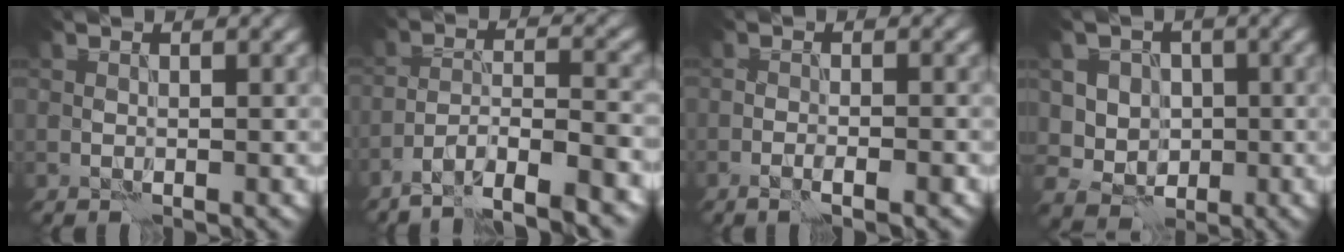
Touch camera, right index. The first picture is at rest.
{"total": 7.1, "force": [-5.7, 0.9, 4.1], "torque": [-0.060, 0.009, -0.101]}
{"total": 1.9, "force": [-1.4, -0.2, 1.3], "torque": [-0.023, 0.009, -0.026]}
{"total": 4.1, "force": [0.2, 3.7, 1.6], "torque": [-0.014, 0.002, -0.014]}